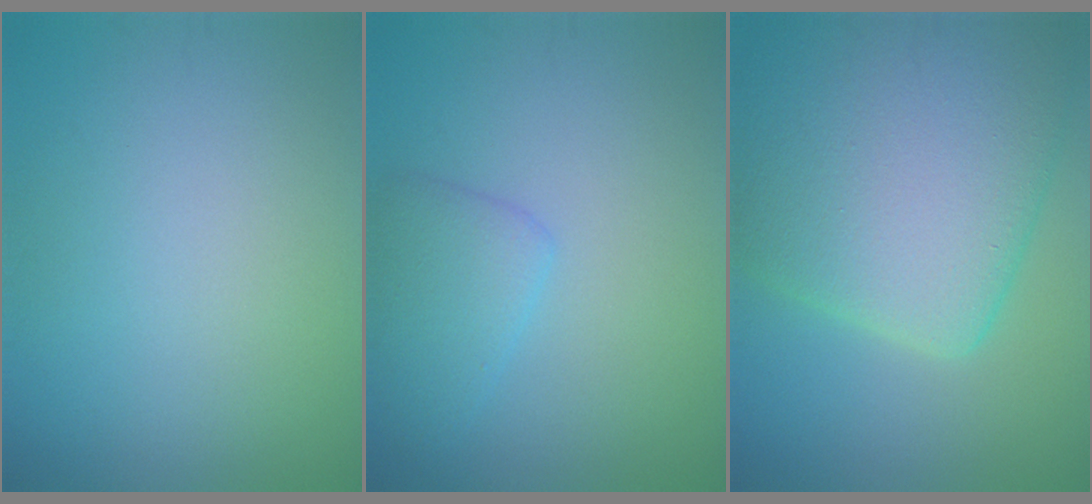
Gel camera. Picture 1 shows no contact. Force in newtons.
{"total": 2.6, "press": 2.6, "slide": 0.1}
{"total": 12.1, "press": 12.1, "slide": 0.6}